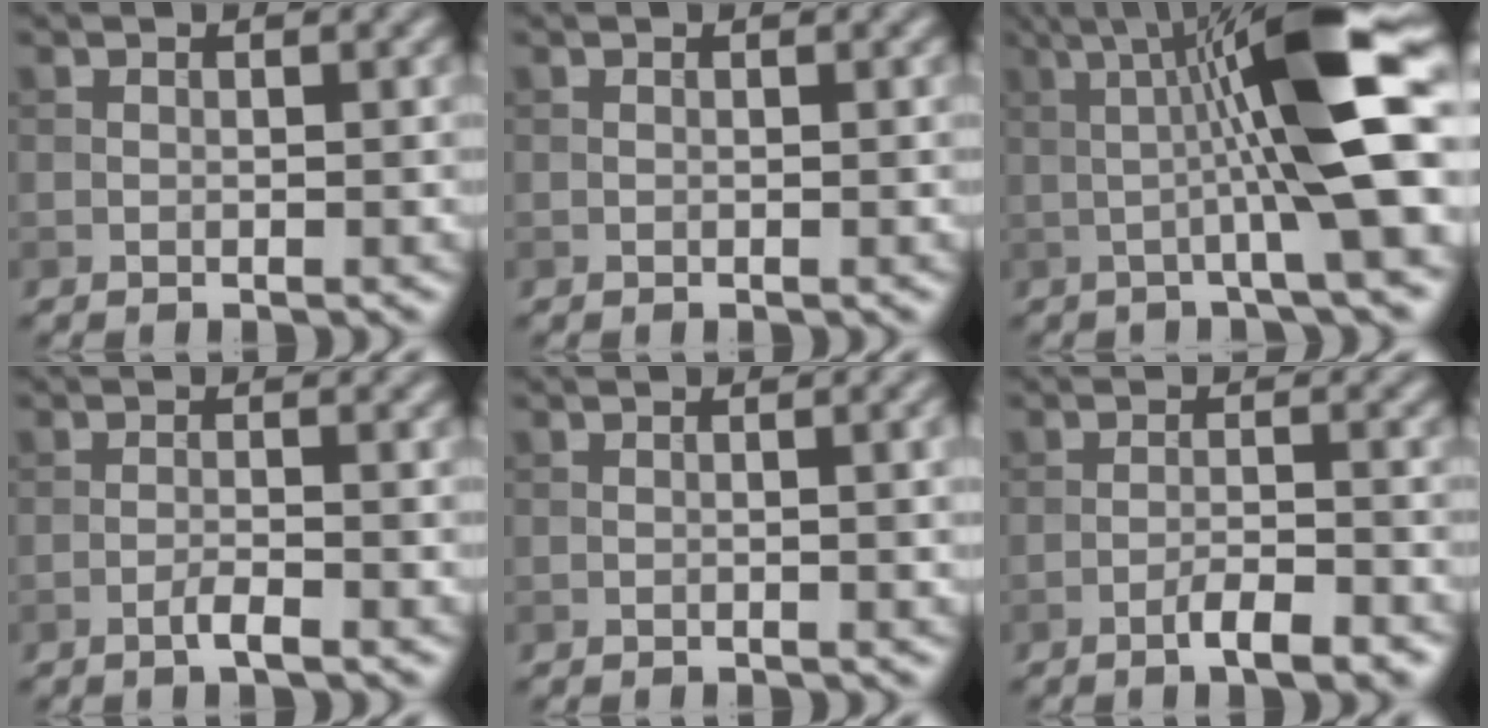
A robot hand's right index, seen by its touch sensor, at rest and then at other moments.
{"total": 0.0}
{"total": 10.8, "force": [0.8, 1.3, 10.7], "torque": [-0.155, 0.014, 0.010]}
{"total": 1.6, "force": [-0.9, 0.2, 1.3], "torque": [-0.023, 0.005, -0.020]}
{"total": 1.9, "force": [0.0, 0.5, 1.9], "torque": [-0.023, 0.001, -0.002]}
{"total": 3.3, "force": [-2.0, 0.6, 2.5], "torque": [-0.043, 0.005, -0.037]}